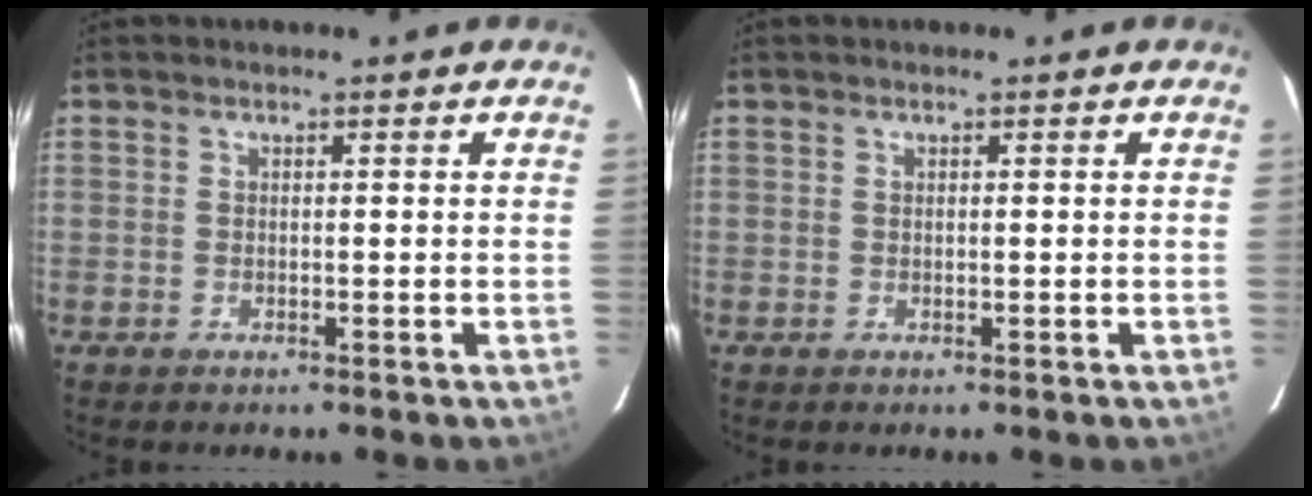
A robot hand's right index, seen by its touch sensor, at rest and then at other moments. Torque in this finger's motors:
{"motor_torque": [-0.05, -0.02, 0.04, 0.01]}